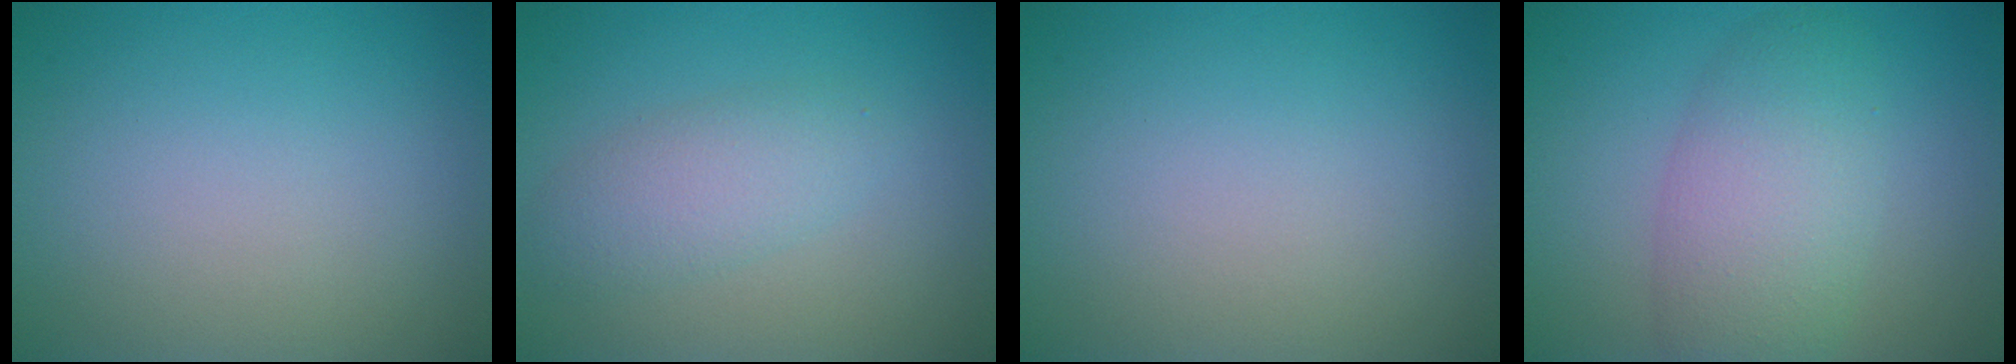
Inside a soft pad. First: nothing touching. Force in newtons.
{"total": 2.8, "press": 2.8, "slide": 0.1}
{"total": 0.0}
{"total": 5.6, "press": 5.6, "slide": 0.2}